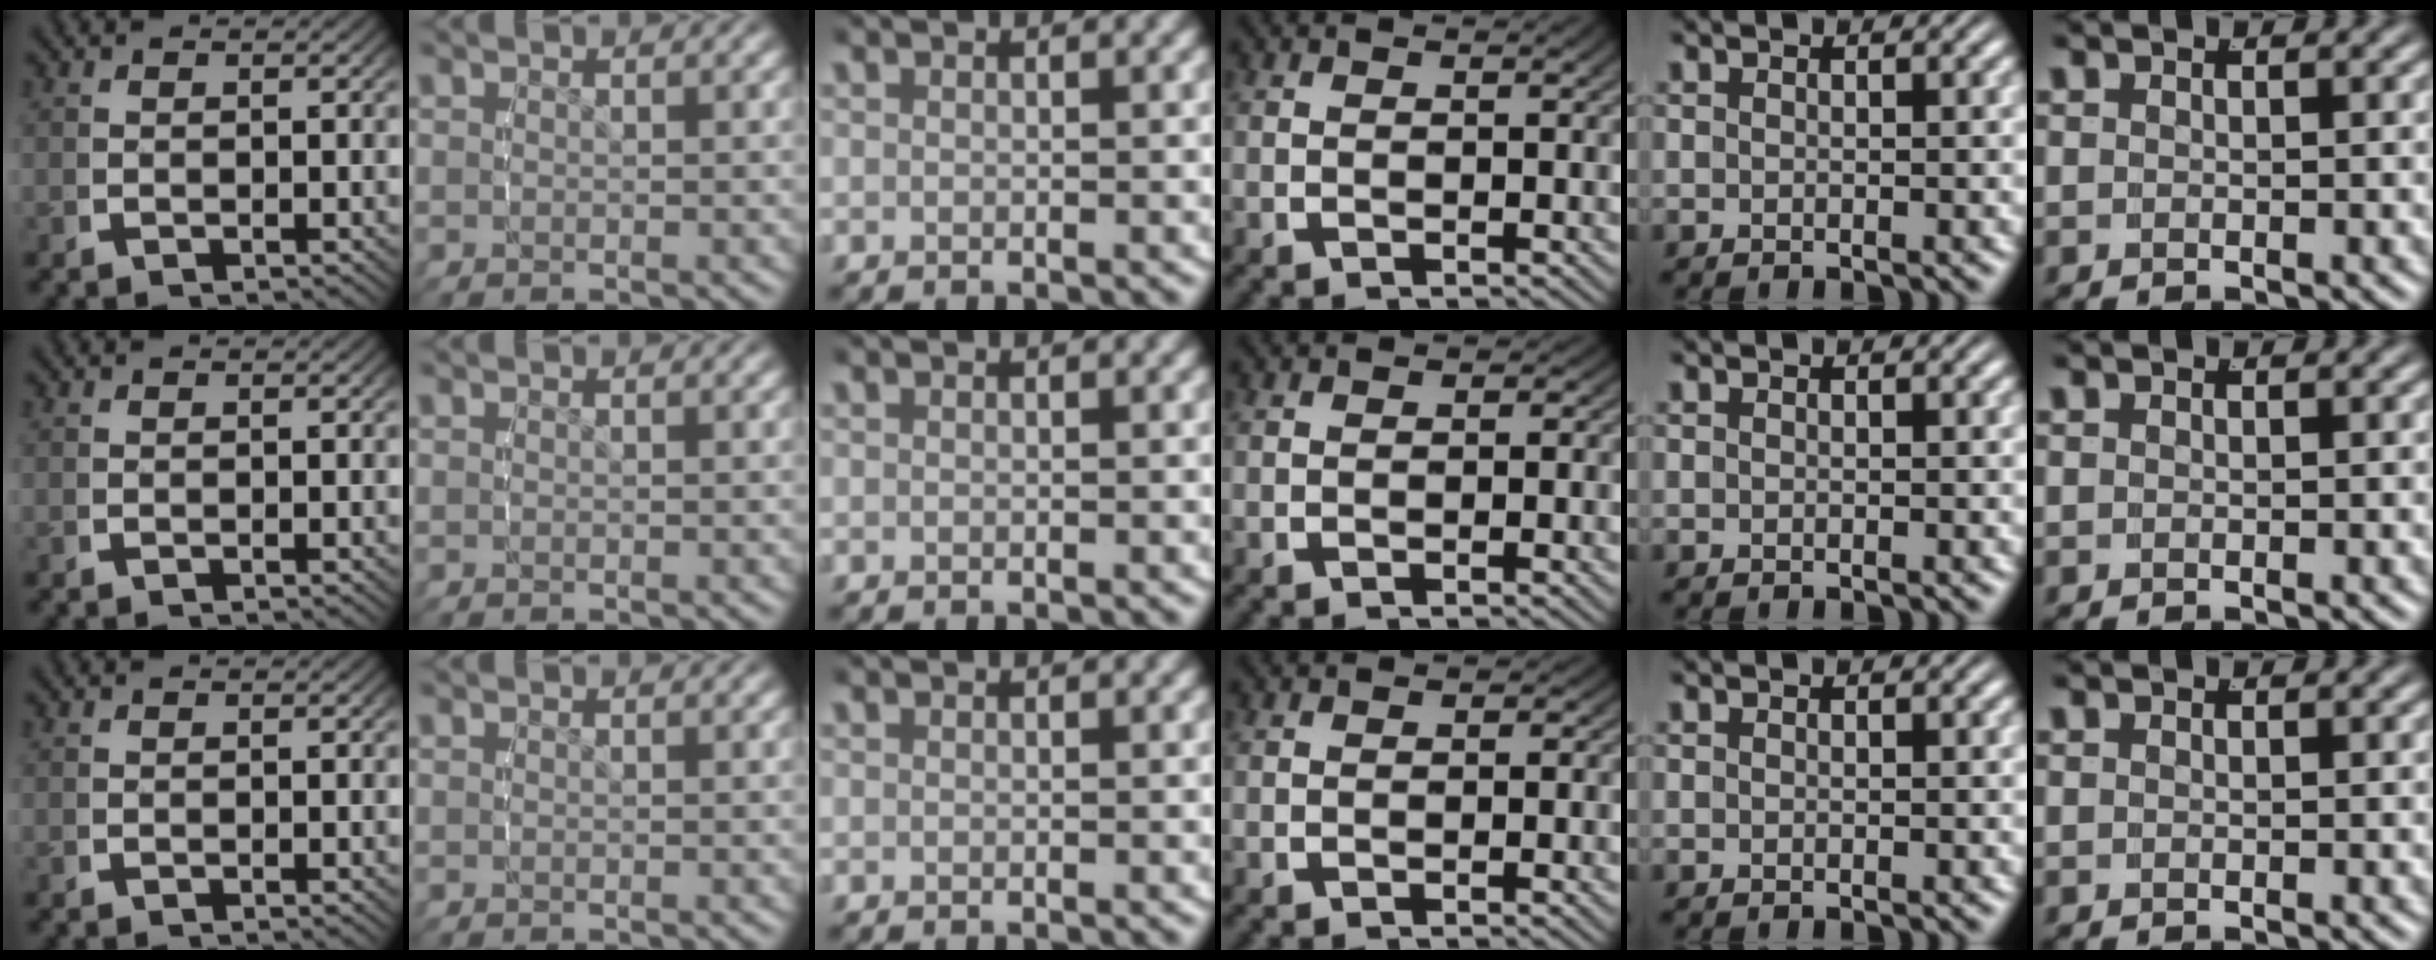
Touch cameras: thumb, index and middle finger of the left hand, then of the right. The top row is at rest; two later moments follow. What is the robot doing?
{"motion": "lift_and_place", "object": "tape"}